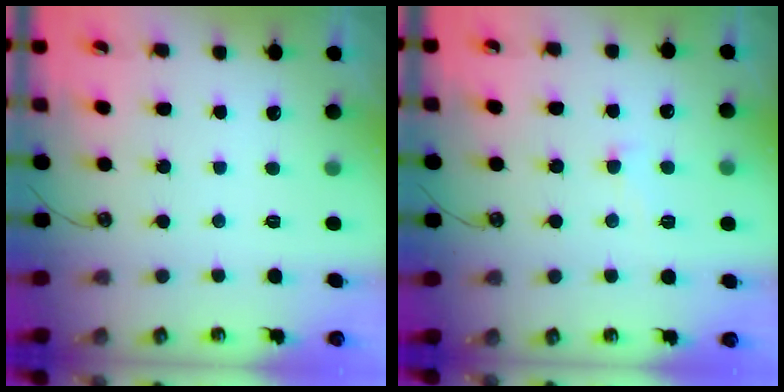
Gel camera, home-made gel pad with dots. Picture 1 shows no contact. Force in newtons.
{"total": 2.7, "press": 2.6, "slide": 0.8}